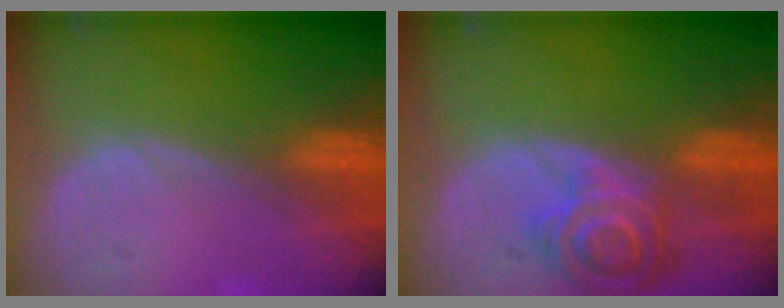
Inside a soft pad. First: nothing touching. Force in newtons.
{"total": 7.4, "press": 6.6, "slide": 3.4}